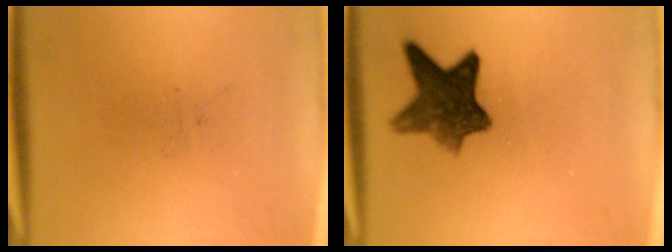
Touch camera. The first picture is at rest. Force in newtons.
{"total": 8.8}